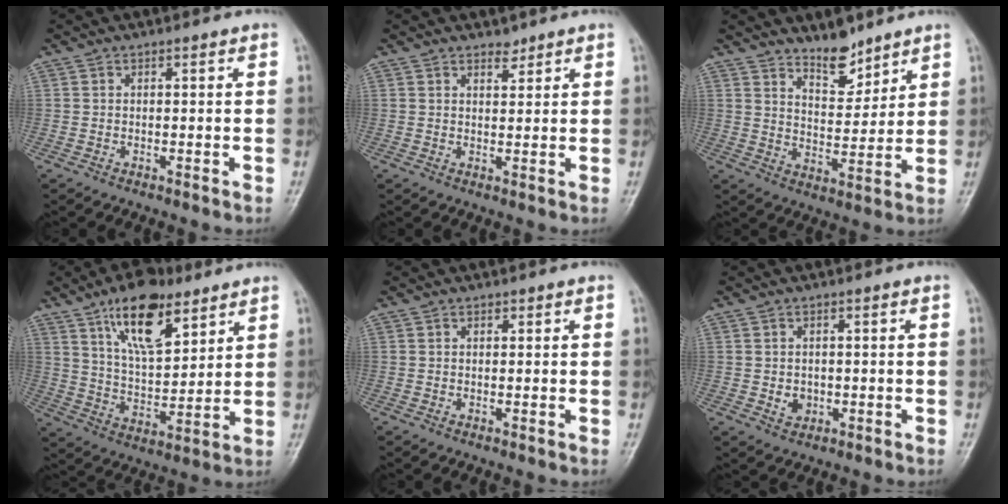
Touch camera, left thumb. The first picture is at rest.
{"total": 1.9, "force": [1.6, 0.9, 0.5], "torque": [0.005, -0.012, 0.023]}
{"total": 7.4, "force": [6.1, 3.0, 3.0], "torque": [-0.024, -0.054, 0.109]}
{"total": 15.3, "force": [8.9, 6.7, 10.5], "torque": [-0.146, -0.043, 0.157]}
{"total": 0.6, "force": [0.4, 0.5, 0.2], "torque": [0.001, -0.002, 0.004]}
{"total": 2.7, "force": [-0.3, 2.3, 1.4], "torque": [-0.012, 0.000, 0.002]}